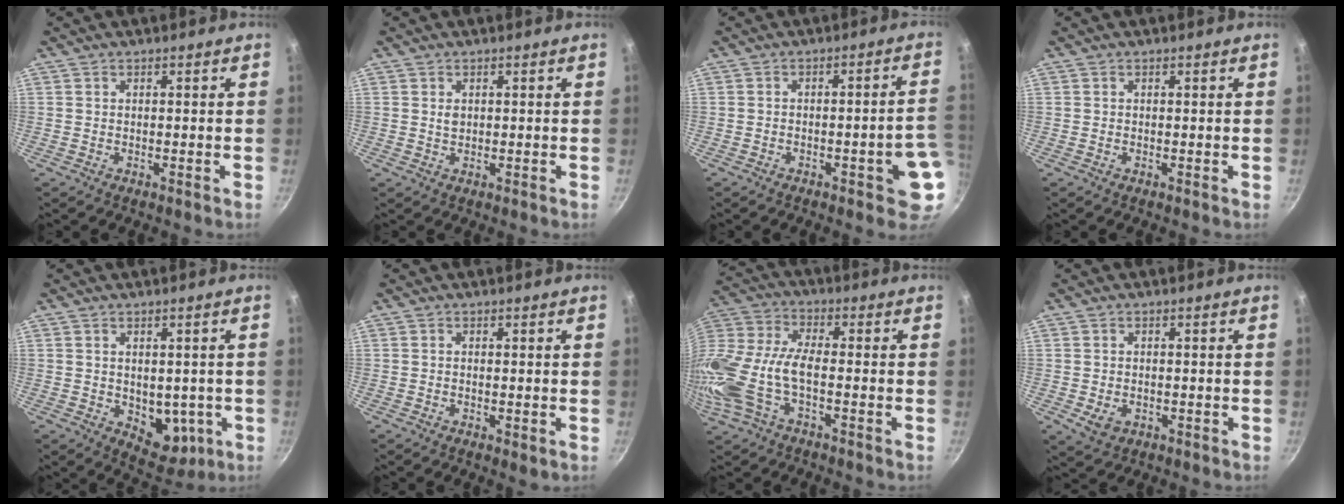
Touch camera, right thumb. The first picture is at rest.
{"total": 1.3, "force": [0.3, 1.0, 0.8], "torque": [-0.012, 0.000, 0.005]}
{"total": 8.5, "force": [-2.4, 2.4, 7.8], "torque": [-0.071, 0.029, -0.025]}
{"total": 0.0}
{"total": 8.4, "force": [-1.2, 5.8, 6.0], "torque": [-0.043, -0.012, -0.001]}
{"total": 1.1, "force": [-0.1, 0.4, 1.0], "torque": [-0.015, -0.004, -0.003]}
{"total": 16.4, "force": [-4.1, 7.4, 14.0], "torque": [-0.318, 0.014, -0.098]}
{"total": 3.4, "force": [-0.7, 2.6, 2.1], "torque": [-0.032, -0.004, -0.005]}